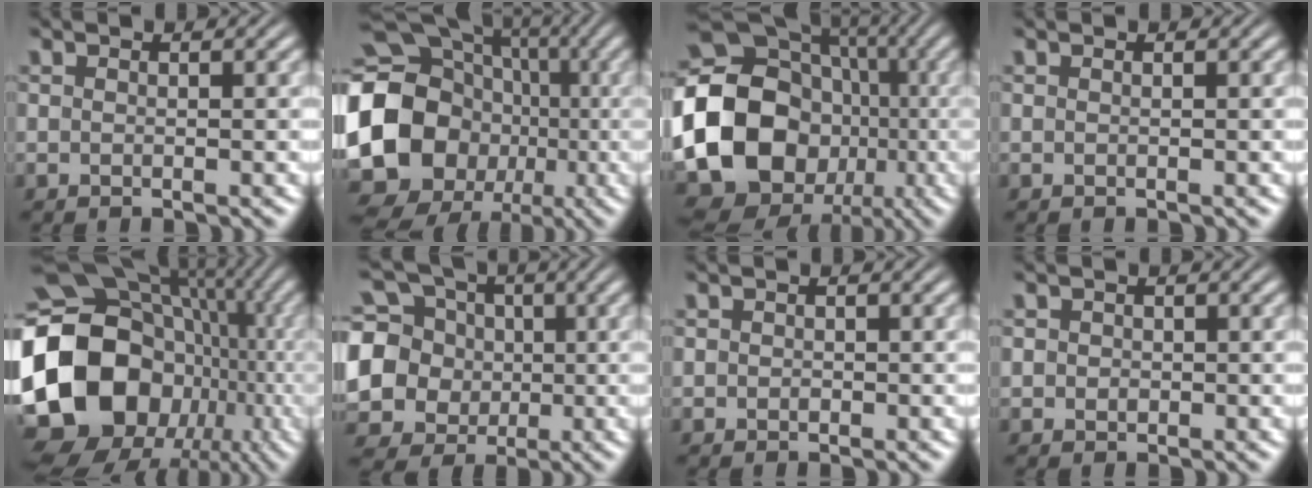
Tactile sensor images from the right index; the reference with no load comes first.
{"total": 20.9, "force": [-2.5, 18.0, 10.4], "torque": [-0.246, -0.068, -0.034]}
{"total": 22.6, "force": [-3.7, 19.1, 11.5], "torque": [-0.273, -0.073, -0.052]}
{"total": 0.0}
{"total": 22.1, "force": [-3.2, 16.8, 14.1], "torque": [-0.288, -0.070, -0.029]}
{"total": 16.2, "force": [-0.8, 14.9, 6.3], "torque": [-0.177, -0.061, -0.013]}
{"total": 0.9, "force": [-0.1, 0.9, 0.2], "torque": [-0.011, -0.007, 0.003]}
{"total": 1.6, "force": [0.0, 1.5, 0.5], "torque": [-0.018, -0.008, 0.004]}